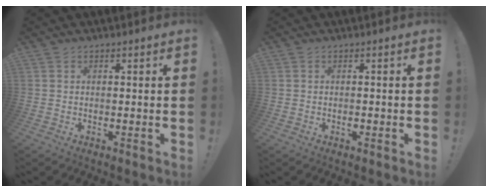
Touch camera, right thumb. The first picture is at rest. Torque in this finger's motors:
{"motor_torque": [-0.05, 0.06, 0.24, -0.28, 0.00]}